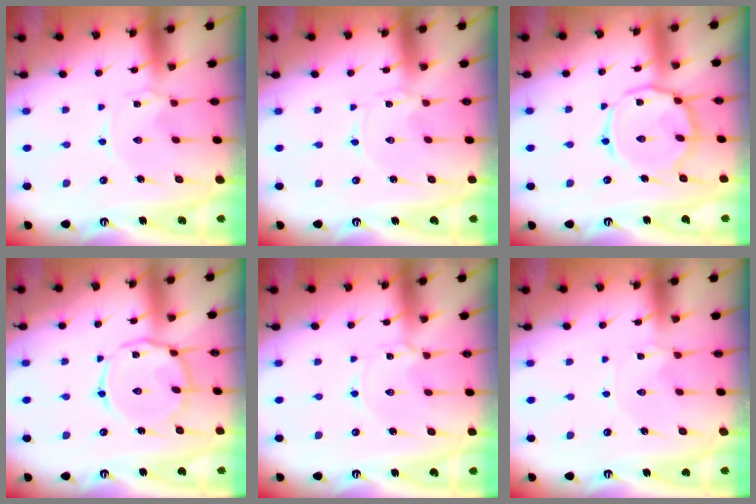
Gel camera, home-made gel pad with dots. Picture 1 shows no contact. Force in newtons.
{"total": 0.0}
{"total": 14.1, "press": 14.1, "slide": 0.9}
{"total": 10.3, "press": 10.3, "slide": 0.7}
{"total": 1.7, "press": 1.7, "slide": 0.3}
{"total": 2.8, "press": 2.8, "slide": 0.4}